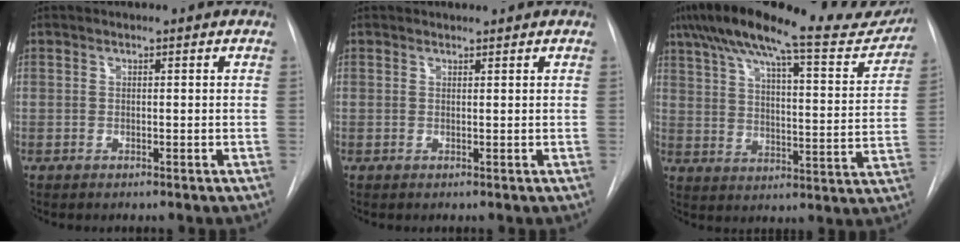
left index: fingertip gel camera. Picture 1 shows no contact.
{"total": 1.0, "force": [1.0, 0.0, -0.1], "torque": [-0.005, 0.003, 0.018]}
{"total": 26.0, "force": [21.6, 4.4, 13.7], "torque": [-0.215, -0.002, 0.288]}